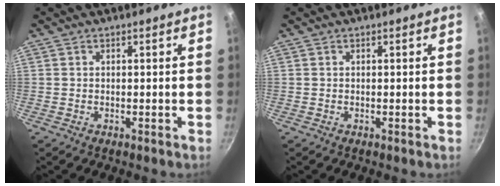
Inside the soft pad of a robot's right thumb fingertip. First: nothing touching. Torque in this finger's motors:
{"motor_torque": [-0.22, -0.22, 0.19, -0.07, 0.00]}